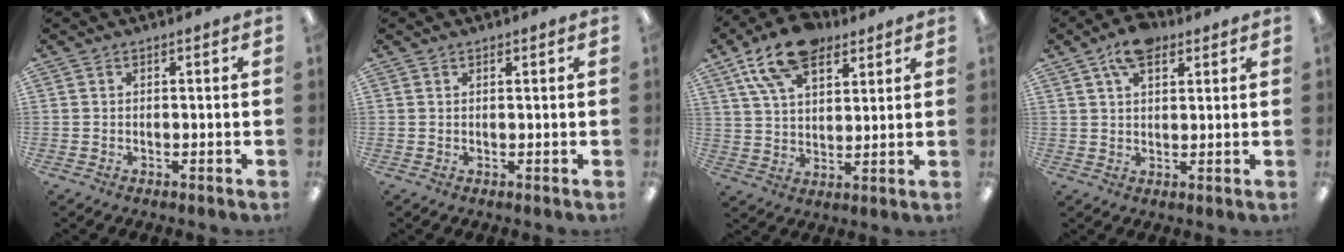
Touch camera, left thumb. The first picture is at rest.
{"total": 0.7, "force": [0.6, 0.3, 0.1], "torque": [0.005, -0.003, 0.009]}
{"total": 14.7, "force": [8.9, 7.9, 8.7], "torque": [-0.152, -0.026, 0.163]}
{"total": 7.8, "force": [4.5, 4.0, 4.9], "torque": [-0.079, -0.009, 0.081]}